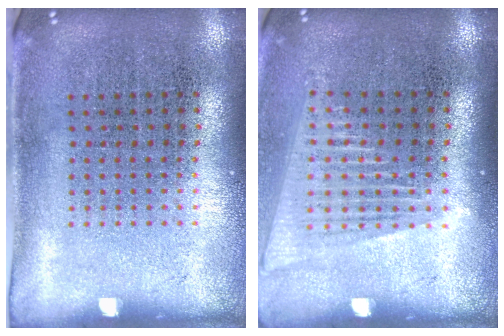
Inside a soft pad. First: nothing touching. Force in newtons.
{"total": 1.5, "press": 1.3, "slide": 0.6}